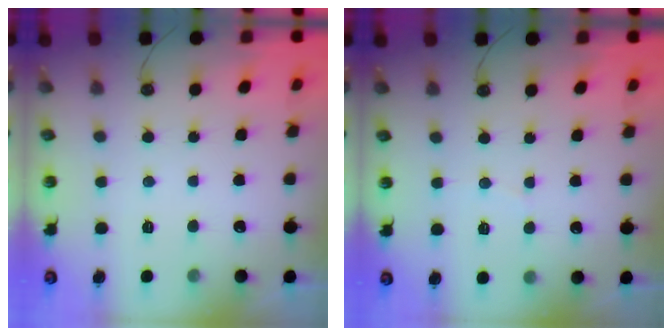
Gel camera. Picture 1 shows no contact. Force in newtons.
{"total": 2.2, "press": 2.2, "slide": 0.2}